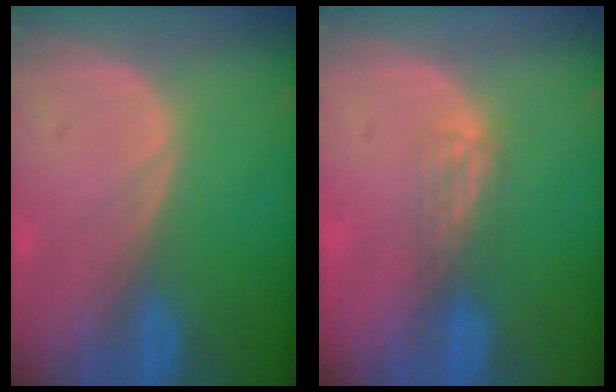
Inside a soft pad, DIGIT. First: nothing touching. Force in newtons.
{"total": 2.2, "press": 1.8, "slide": 1.2}